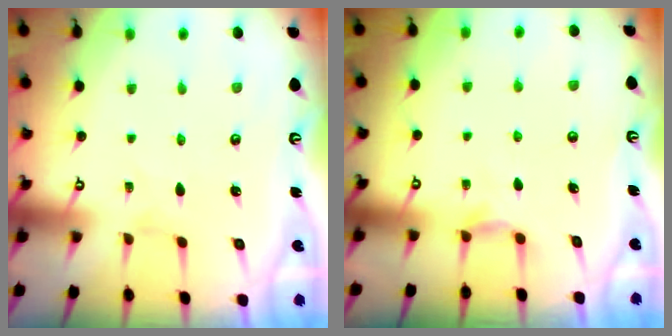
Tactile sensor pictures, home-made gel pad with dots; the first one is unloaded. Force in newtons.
{"total": 2.3, "press": 2.3, "slide": 0.4}